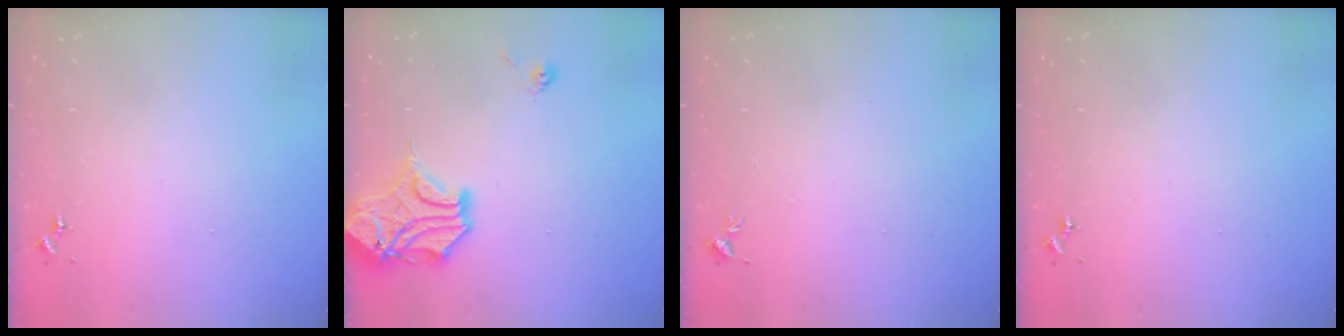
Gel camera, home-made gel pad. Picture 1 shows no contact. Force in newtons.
{"total": 15.2, "press": 15.1, "slide": 2.2}
{"total": 3.4, "press": 3.3, "slide": 0.5}
{"total": 0.0}